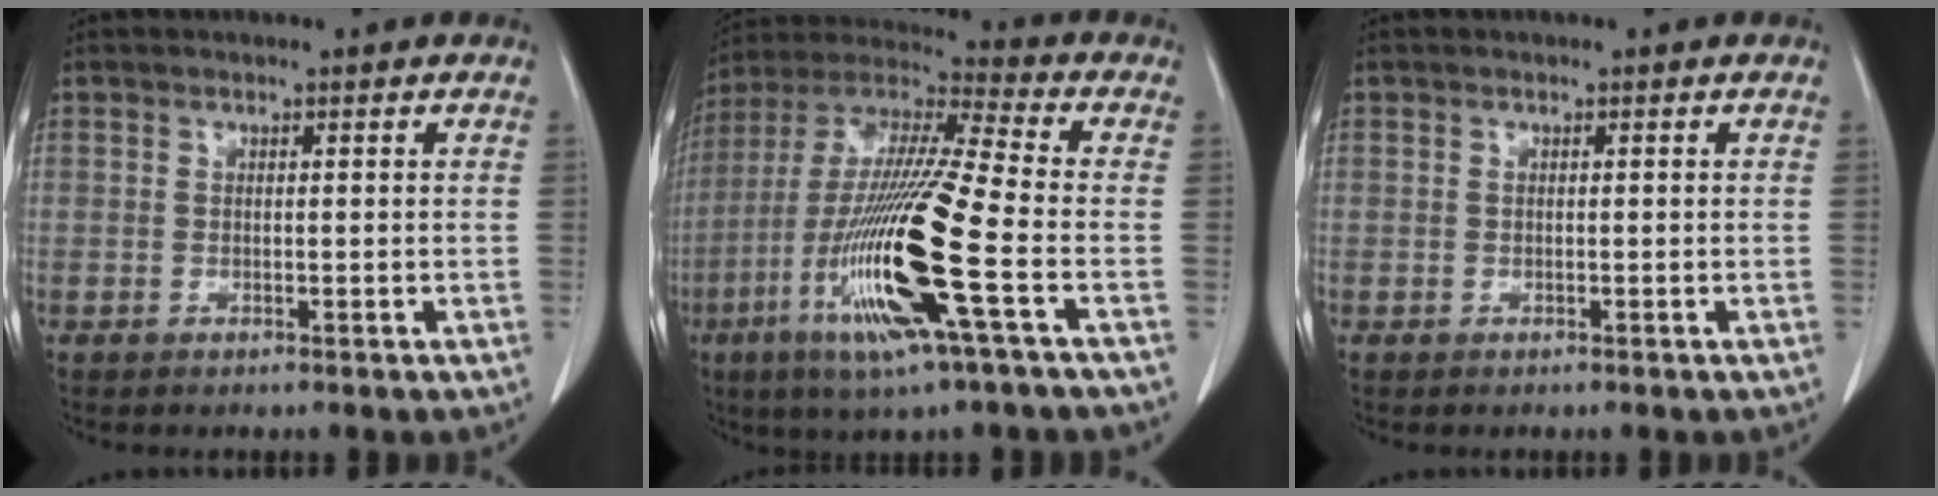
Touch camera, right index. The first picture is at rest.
{"total": 20.3, "force": [-6.7, 0.4, 19.1], "torque": [-0.413, -0.032, -0.137]}
{"total": 0.0}